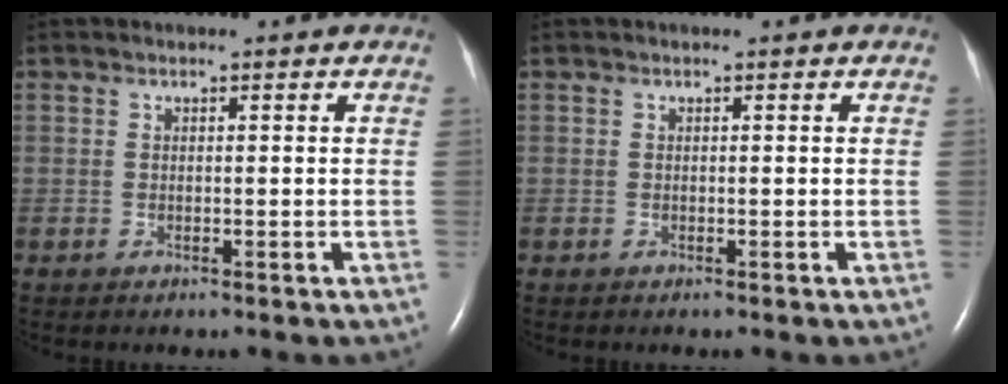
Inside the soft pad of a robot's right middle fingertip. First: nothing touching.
{"total": 0.0}